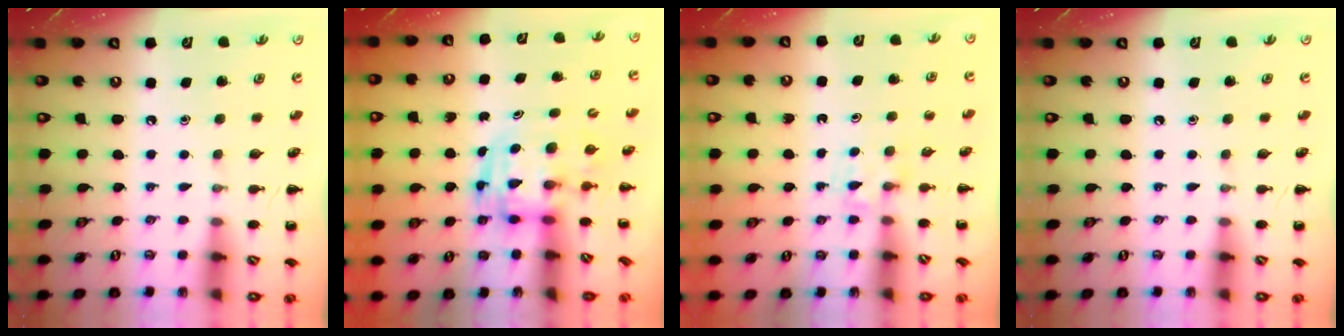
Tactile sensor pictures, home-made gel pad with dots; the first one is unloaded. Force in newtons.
{"total": 3.3, "press": 3.2, "slide": 0.7}
{"total": 3.8, "press": 3.6, "slide": 1.3}
{"total": 0.0}